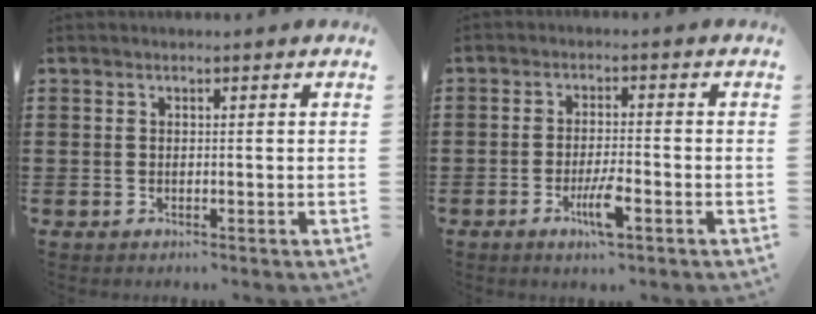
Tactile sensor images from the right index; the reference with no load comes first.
{"total": 5.3, "force": [-2.5, 1.0, 4.6], "torque": [-0.094, -0.009, -0.046]}